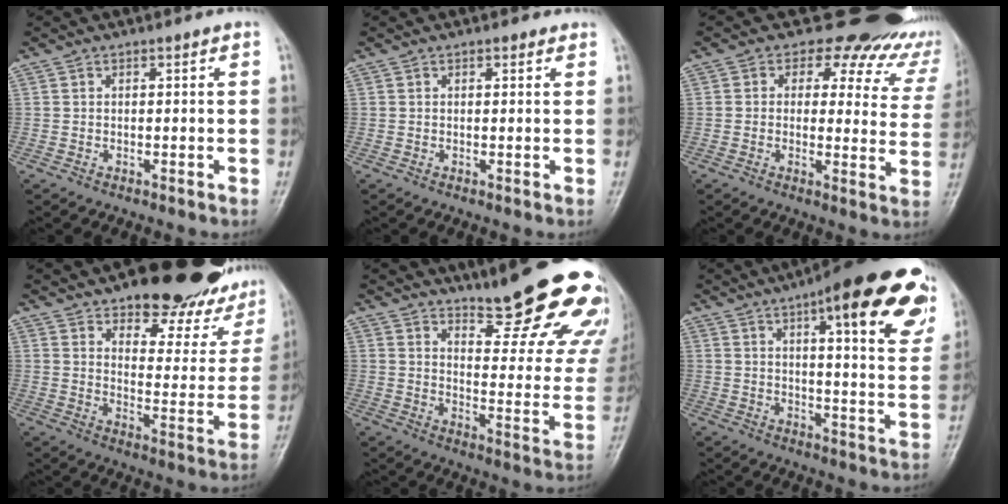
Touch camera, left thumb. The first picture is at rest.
{"total": 0.9, "force": [0.6, 0.6, 0.4], "torque": [0.000, -0.003, 0.003]}
{"total": 19.2, "force": [15.3, 9.3, 7.0], "torque": [-0.040, -0.071, 0.156]}
{"total": 23.0, "force": [17.3, 9.1, 12.0], "torque": [-0.110, -0.088, 0.219]}
{"total": 23.6, "force": [17.2, 6.0, 15.1], "torque": [-0.158, -0.109, 0.221]}
{"total": 23.1, "force": [12.4, 6.1, 18.5], "torque": [-0.216, -0.033, 0.151]}